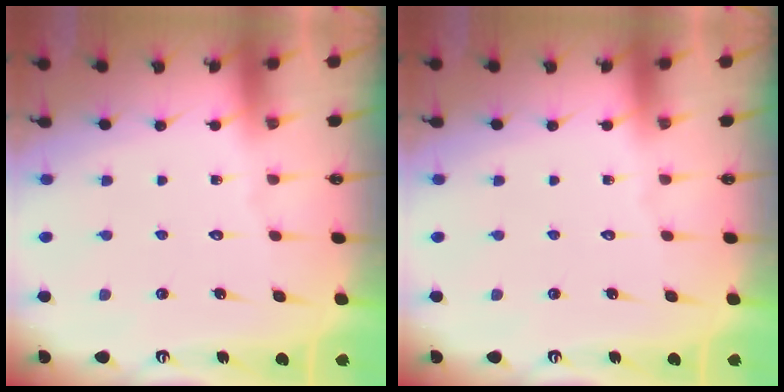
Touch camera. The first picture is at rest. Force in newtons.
{"total": 0.0}